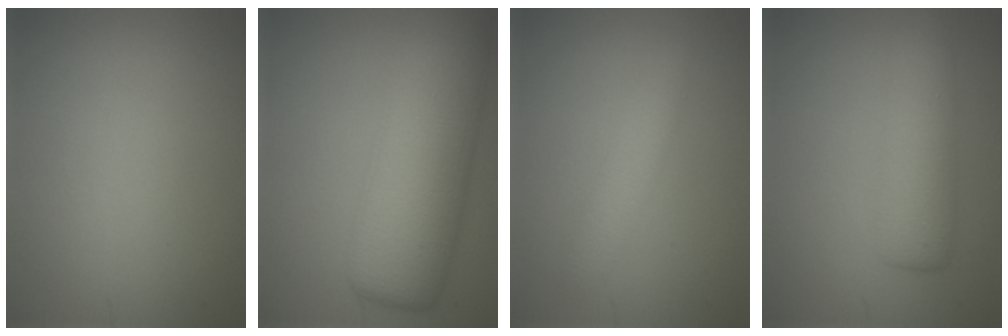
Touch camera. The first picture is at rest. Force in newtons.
{"total": 10.5, "press": 10.5, "slide": 0.2}
{"total": 2.1, "press": 2.1, "slide": 0.1}
{"total": 4.3, "press": 4.3, "slide": 0.1}